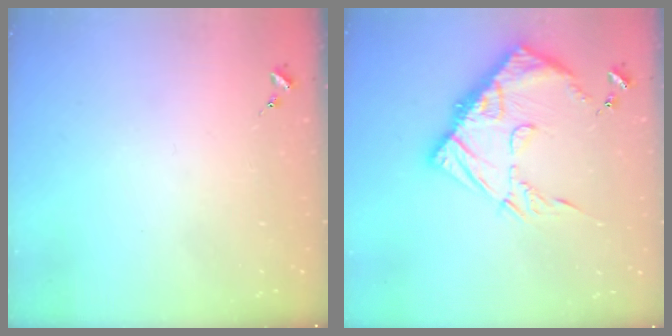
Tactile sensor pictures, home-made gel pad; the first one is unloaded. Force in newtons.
{"total": 15.6, "press": 15.5, "slide": 1.4}